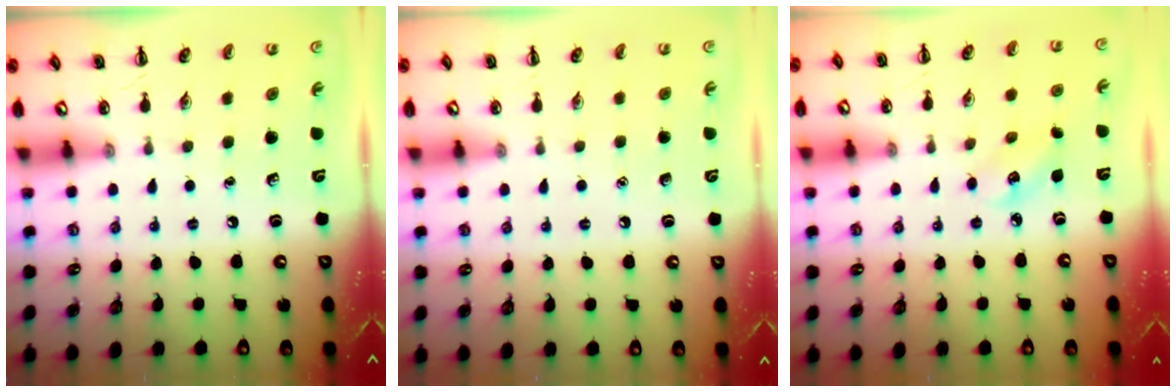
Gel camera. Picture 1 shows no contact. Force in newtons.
{"total": 1.5, "press": 1.4, "slide": 0.1}
{"total": 4.7, "press": 4.6, "slide": 1.1}